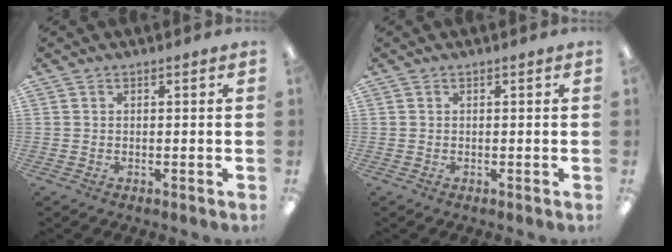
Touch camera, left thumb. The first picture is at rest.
{"total": 0.0}